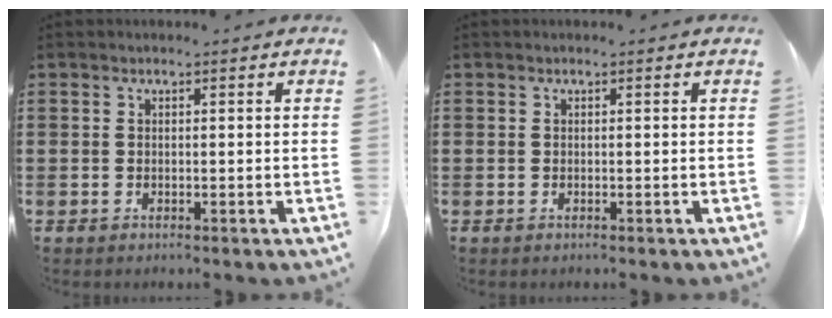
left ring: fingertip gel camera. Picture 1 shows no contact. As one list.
[{"total": 0.0}]